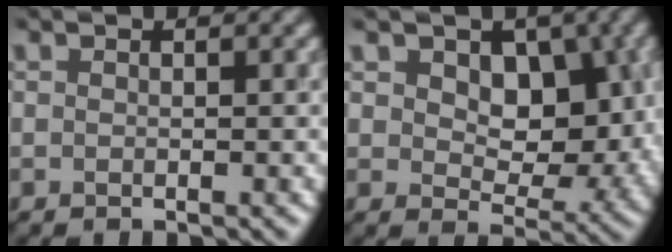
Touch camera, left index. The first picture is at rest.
{"total": 8.0, "force": [1.7, 5.4, 5.6], "torque": [-0.071, -0.005, 0.028]}